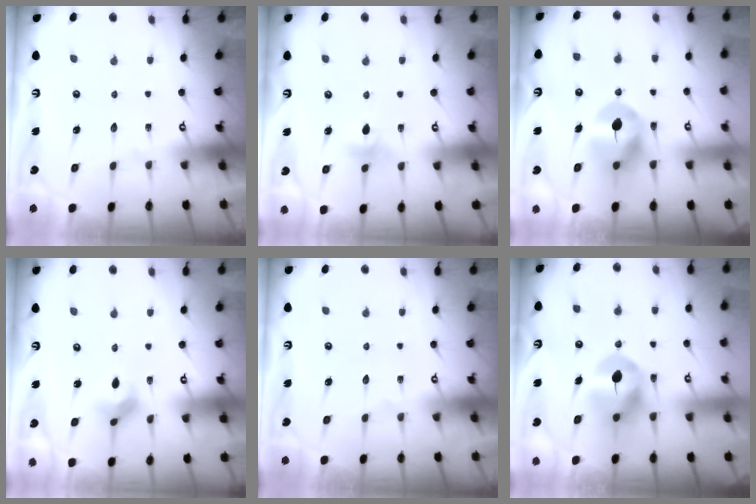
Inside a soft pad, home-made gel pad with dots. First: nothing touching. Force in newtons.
{"total": 6.0, "press": 5.9, "slide": 0.8}
{"total": 8.9, "press": 8.9, "slide": 1.2}
{"total": 3.6, "press": 3.6, "slide": 0.6}
{"total": 0.0}
{"total": 8.9, "press": 8.9, "slide": 1.2}